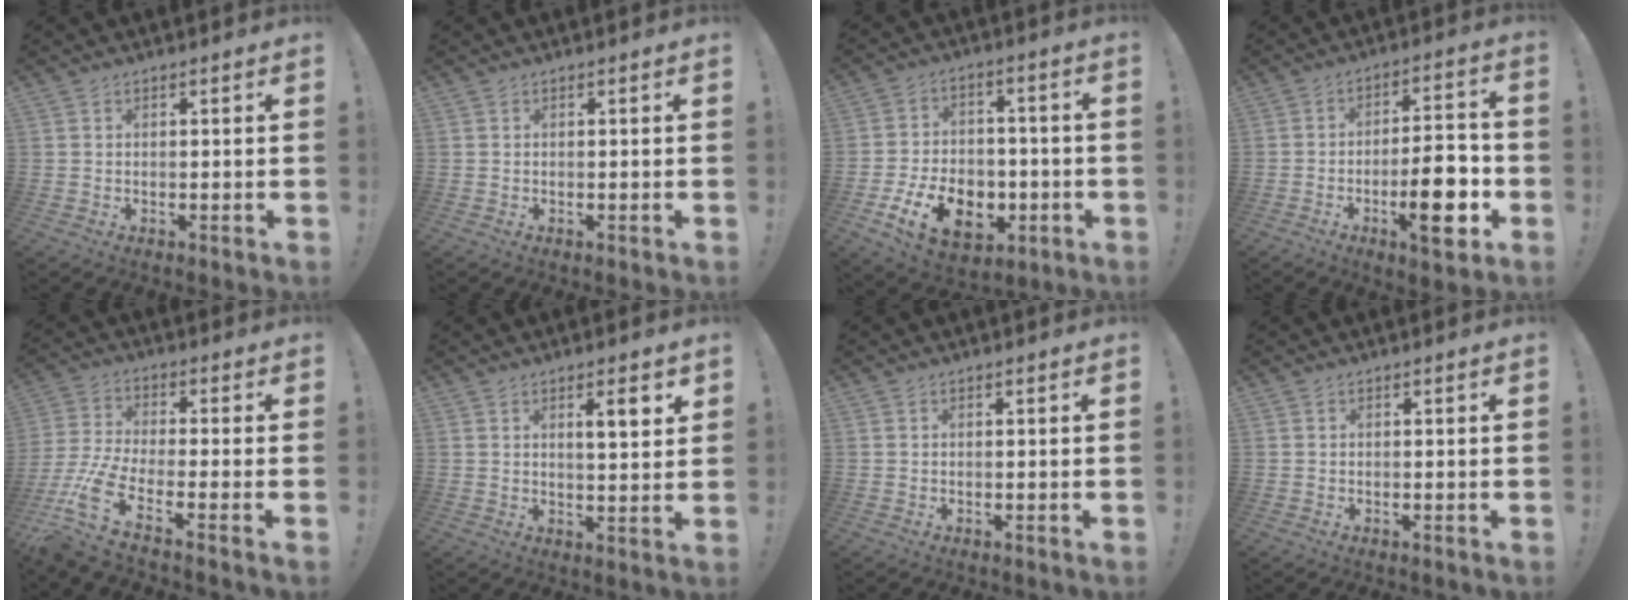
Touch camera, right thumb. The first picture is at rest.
{"total": 0.0}
{"total": 15.5, "force": [-6.1, 10.5, 9.6], "torque": [-0.158, 0.043, -0.097]}
{"total": 14.5, "force": [-5.2, 4.1, 12.9], "torque": [-0.186, 0.012, -0.083]}
{"total": 9.0, "force": [-4.5, 2.8, 7.3], "torque": [-0.161, 0.000, -0.082]}
{"total": 5.7, "force": [2.6, 1.3, 4.9], "torque": [-0.069, -0.013, 0.036]}
{"total": 0.0}
{"total": 0.0}